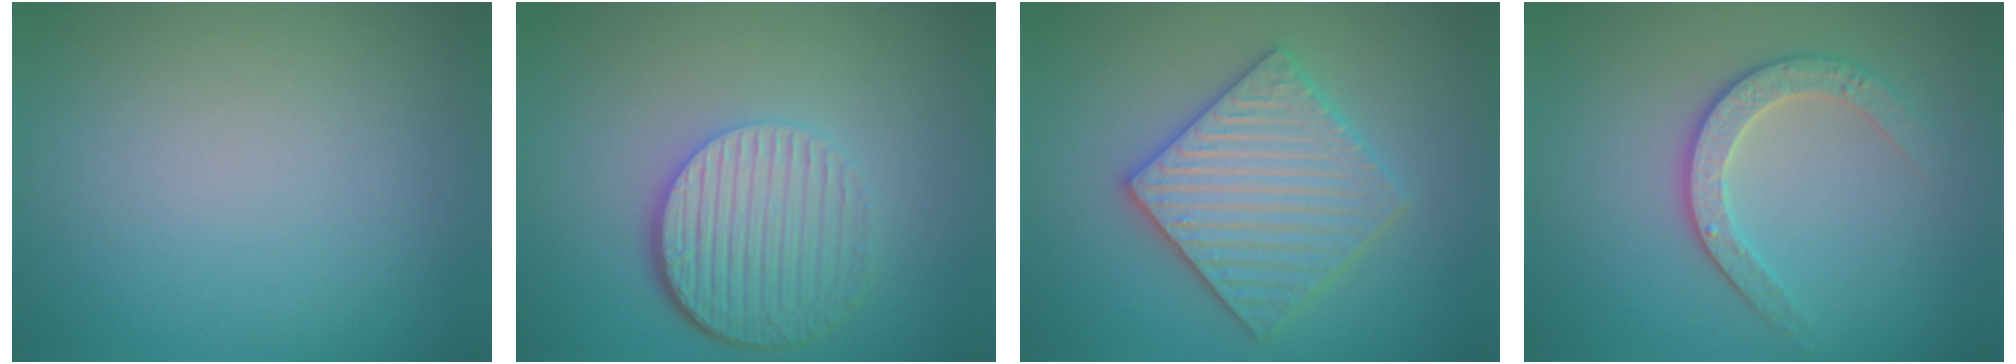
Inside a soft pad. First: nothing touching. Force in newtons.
{"total": 6.0, "press": 4.2, "slide": 4.3}
{"total": 5.9, "press": 5.8, "slide": 1.0}
{"total": 2.9, "press": 2.7, "slide": 1.1}